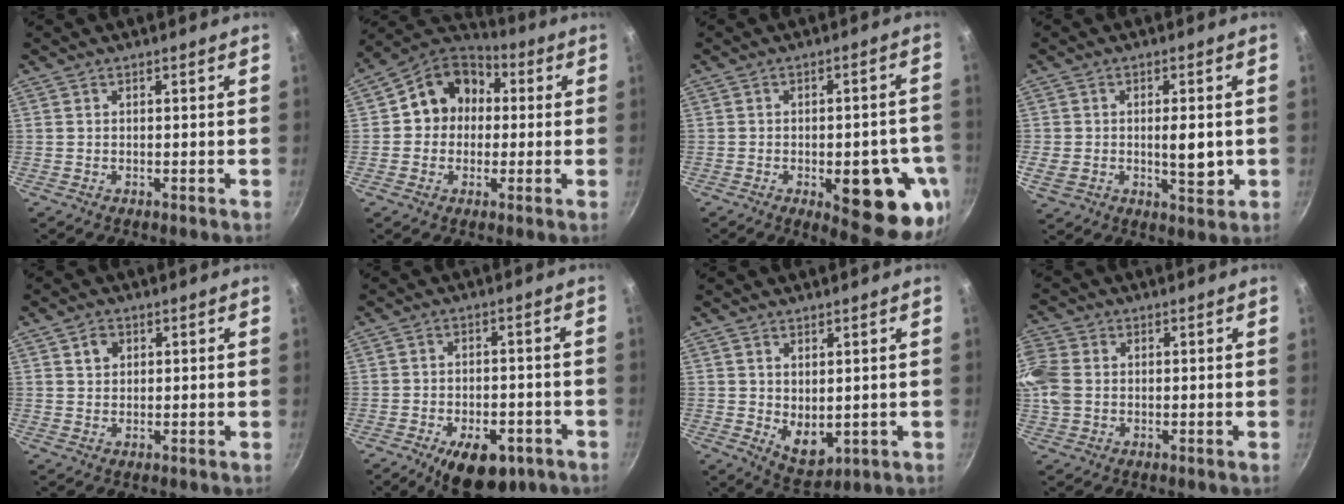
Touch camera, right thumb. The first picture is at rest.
{"total": 12.0, "force": [0.9, 10.4, 5.9], "torque": [-0.053, 0.030, -0.008]}
{"total": 15.9, "force": [-5.1, 6.2, 13.7], "torque": [-0.124, 0.010, -0.061]}
{"total": 8.3, "force": [-0.2, 4.1, 7.2], "torque": [-0.102, -0.006, -0.002]}
{"total": 2.8, "force": [1.1, 2.2, 1.3], "torque": [-0.011, 0.002, 0.018]}
{"total": 12.2, "force": [-6.3, 6.6, 8.1], "torque": [-0.093, 0.022, -0.078]}
{"total": 6.3, "force": [0.9, 3.9, 4.8], "torque": [-0.060, -0.023, 0.030]}
{"total": 8.0, "force": [0.6, 6.3, 4.8], "torque": [-0.102, 0.007, 0.004]}